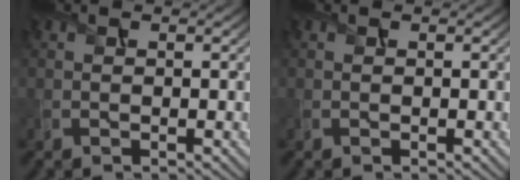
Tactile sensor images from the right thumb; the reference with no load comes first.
{"total": 0.0}